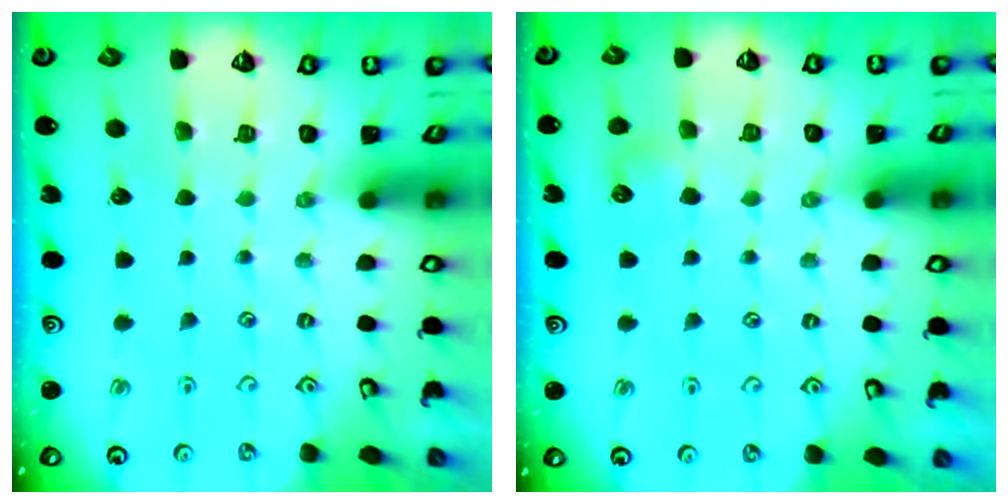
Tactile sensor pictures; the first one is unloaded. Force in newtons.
{"total": 5.3, "press": 5.2, "slide": 0.8}